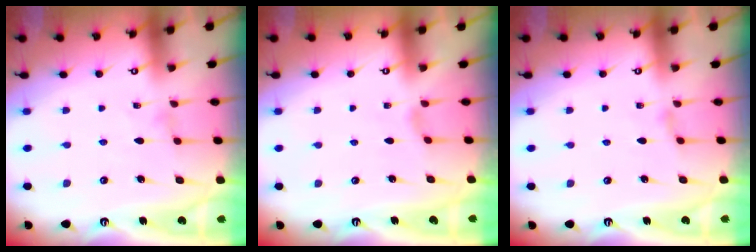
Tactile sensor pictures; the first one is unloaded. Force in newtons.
{"total": 1.1, "press": 1.1, "slide": 0.4}
{"total": 1.6, "press": 1.6, "slide": 0.3}